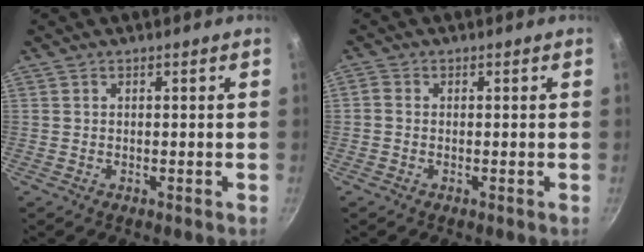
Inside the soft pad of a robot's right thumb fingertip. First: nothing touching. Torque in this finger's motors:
{"motor_torque": [-0.16, 0.05, -0.30, 0.14, 0.09]}